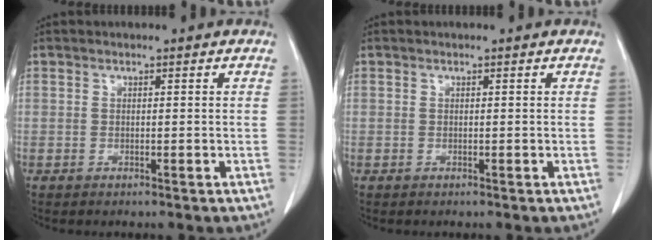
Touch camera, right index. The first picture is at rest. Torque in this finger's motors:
{"motor_torque": [0.00, 0.00, 0.00, 0.00]}